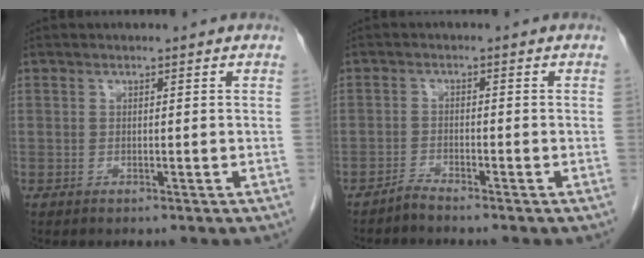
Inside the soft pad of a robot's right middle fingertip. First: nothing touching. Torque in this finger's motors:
{"motor_torque": [0.03, -0.04, -0.03, -0.01]}